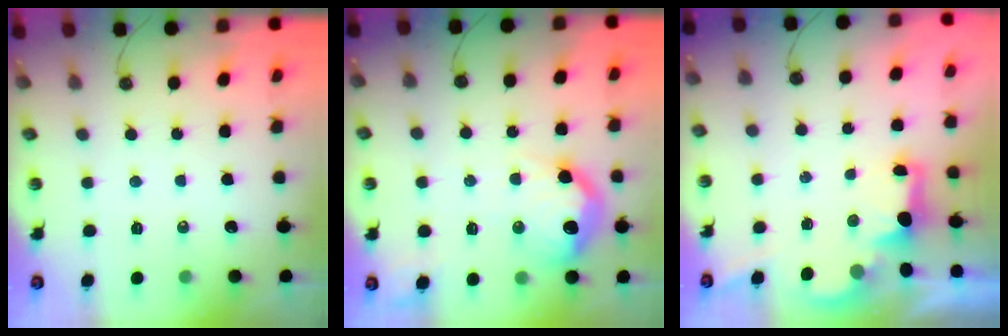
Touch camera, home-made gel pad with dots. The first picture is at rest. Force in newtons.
{"total": 18.2, "press": 18.1, "slide": 1.6}
{"total": 2.2, "press": 2.1, "slide": 0.7}